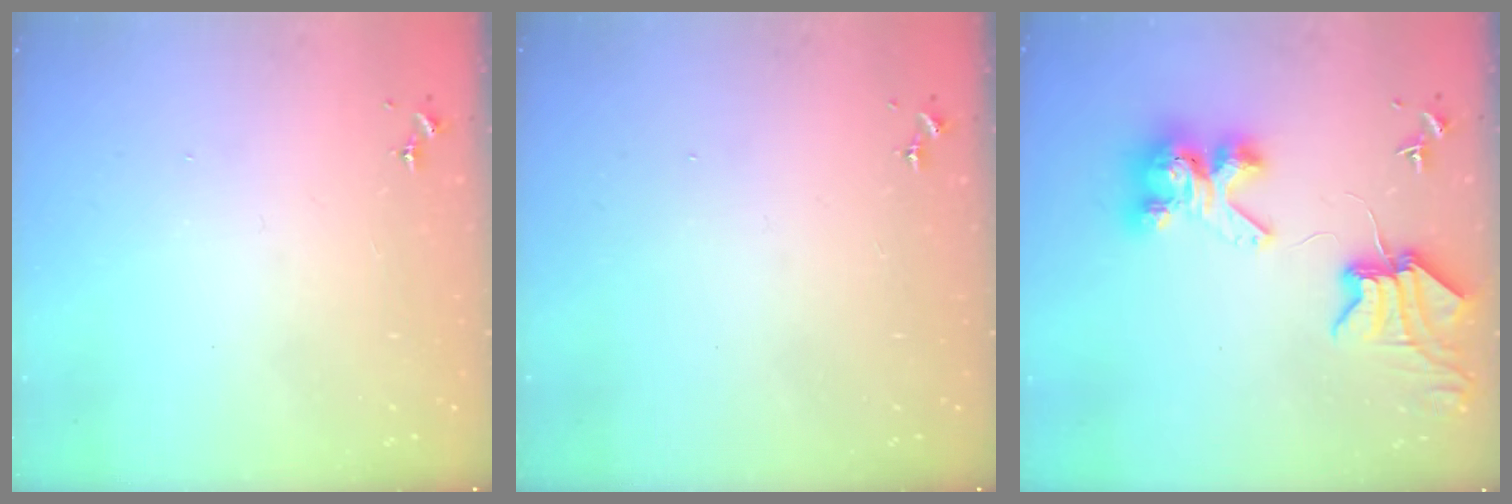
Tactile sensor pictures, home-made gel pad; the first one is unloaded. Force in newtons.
{"total": 0.0}
{"total": 9.0, "press": 8.9, "slide": 1.2}